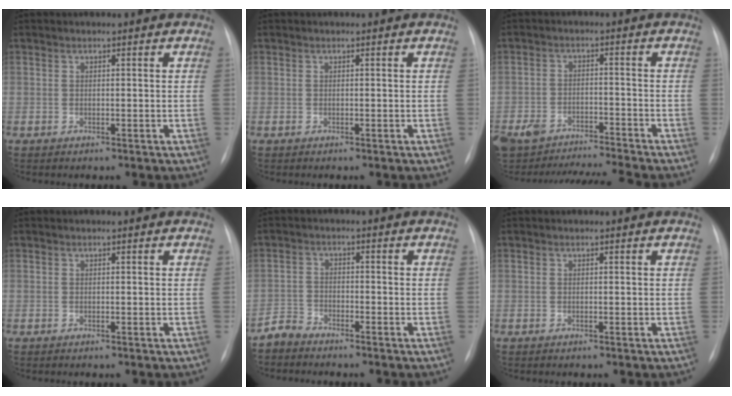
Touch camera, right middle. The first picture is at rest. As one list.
[{"total": 0.0}, {"total": 13.3, "force": [-12.5, 0.6, 4.4], "torque": [-0.078, 0.010, -0.193]}, {"total": 0.0}, {"total": 2.7, "force": [-2.6, 0.7, -0.3], "torque": [0.007, -0.007, -0.053]}, {"total": 0.0}]